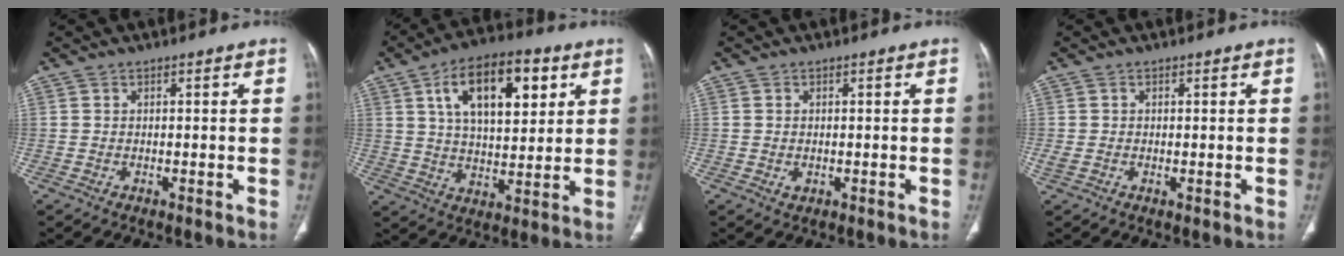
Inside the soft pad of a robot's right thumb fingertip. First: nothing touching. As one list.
[{"total": 17.4, "force": [6.8, 8.5, 13.6], "torque": [-0.187, -0.012, 0.112]}, {"total": 1.3, "force": [-0.1, 1.0, 0.8], "torque": [-0.012, -0.002, 0.002]}, {"total": 1.5, "force": [-0.1, 0.9, 1.1], "torque": [-0.034, 0.000, -0.001]}]